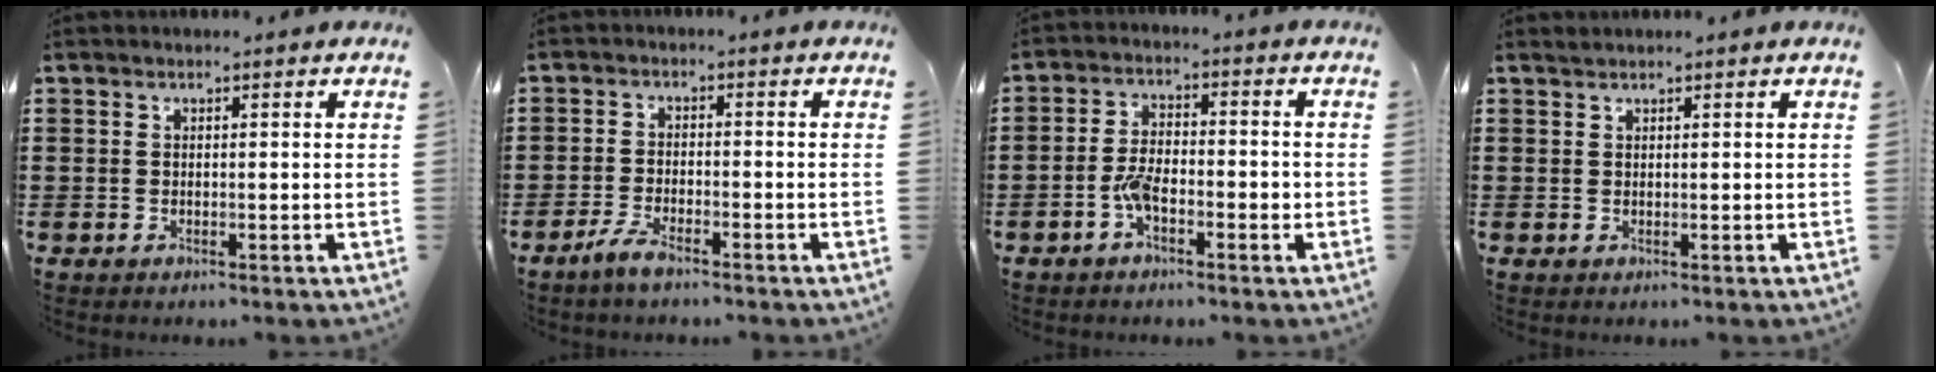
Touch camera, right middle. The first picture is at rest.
{"total": 3.4, "force": [-2.7, 0.5, 2.0], "torque": [-0.056, -0.004, -0.055]}
{"total": 4.5, "force": [-1.9, 2.1, 3.6], "torque": [-0.066, 0.009, -0.036]}
{"total": 0.5, "force": [0.5, 0.1, 0.0], "torque": [-0.002, 0.000, 0.010]}